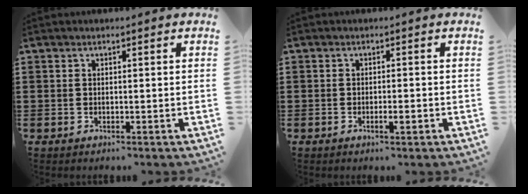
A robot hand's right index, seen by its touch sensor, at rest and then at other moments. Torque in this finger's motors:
{"motor_torque": [0.08, -0.07, 0.06, 0.01]}